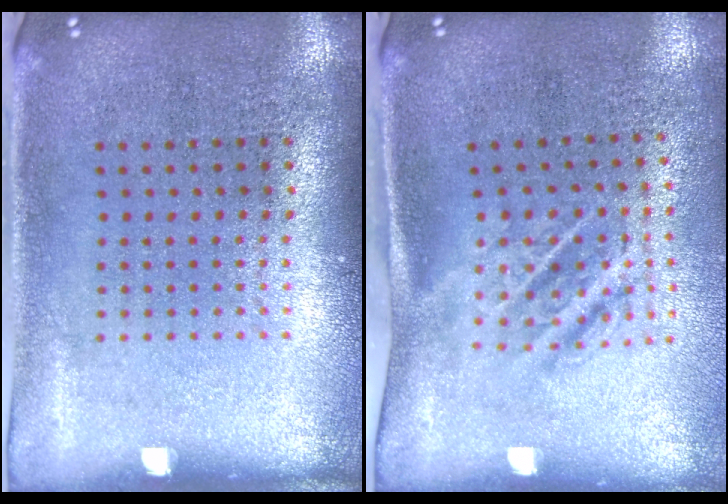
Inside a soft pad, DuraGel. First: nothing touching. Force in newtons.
{"total": 1.7, "press": 1.1, "slide": 1.3}